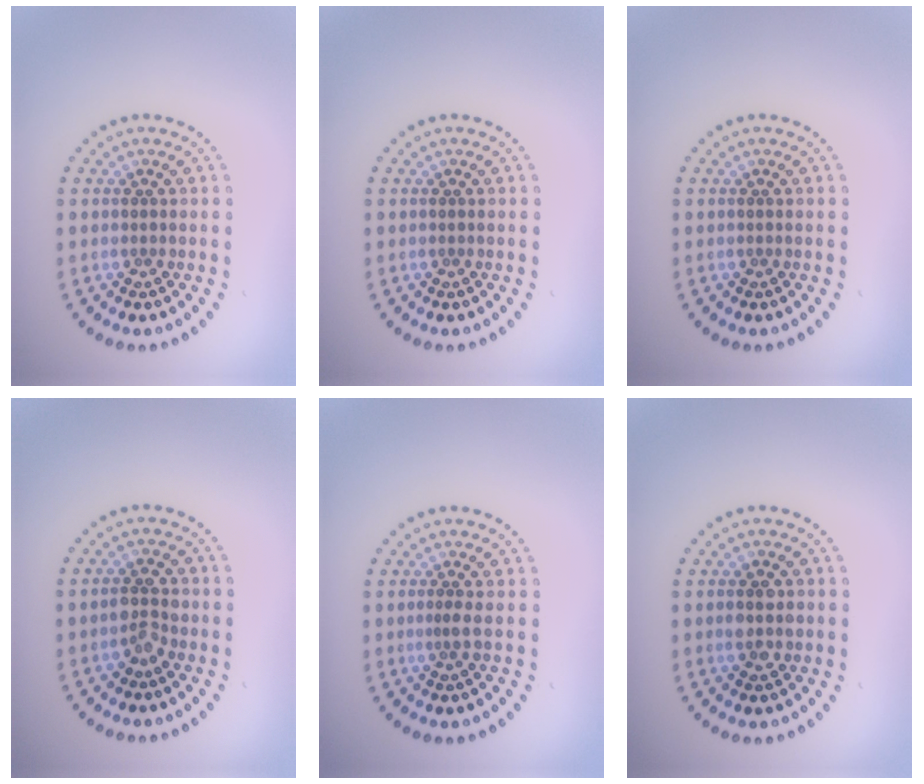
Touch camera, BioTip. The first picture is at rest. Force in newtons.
{"total": 0.0}
{"total": 0.0}
{"total": 1.9, "press": 1.9, "slide": 0.5}
{"total": 0.6, "press": 0.3, "slide": 0.5}
{"total": 2.1, "press": 2.1, "slide": 0.4}